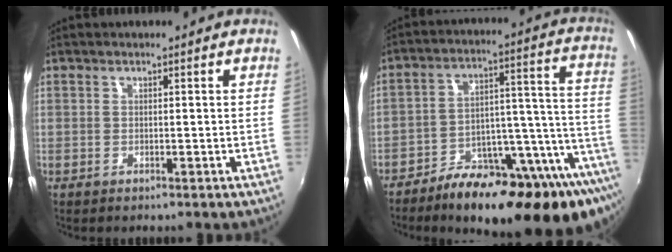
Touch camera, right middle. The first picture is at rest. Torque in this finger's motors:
{"motor_torque": [1.46, -0.68, 0.80, 0.17]}